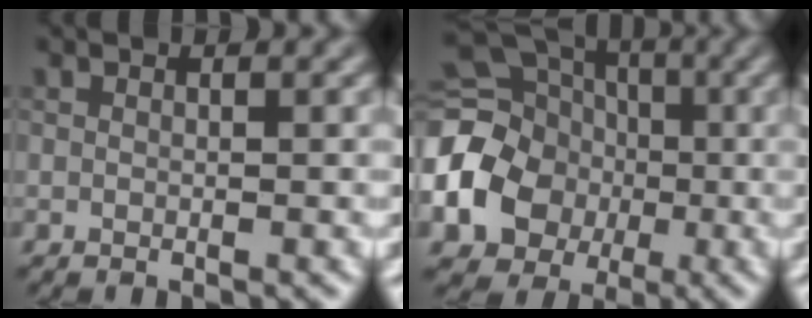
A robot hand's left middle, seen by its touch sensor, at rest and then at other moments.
{"total": 17.5, "force": [-2.6, 15.5, 7.7], "torque": [-0.184, -0.004, -0.082]}